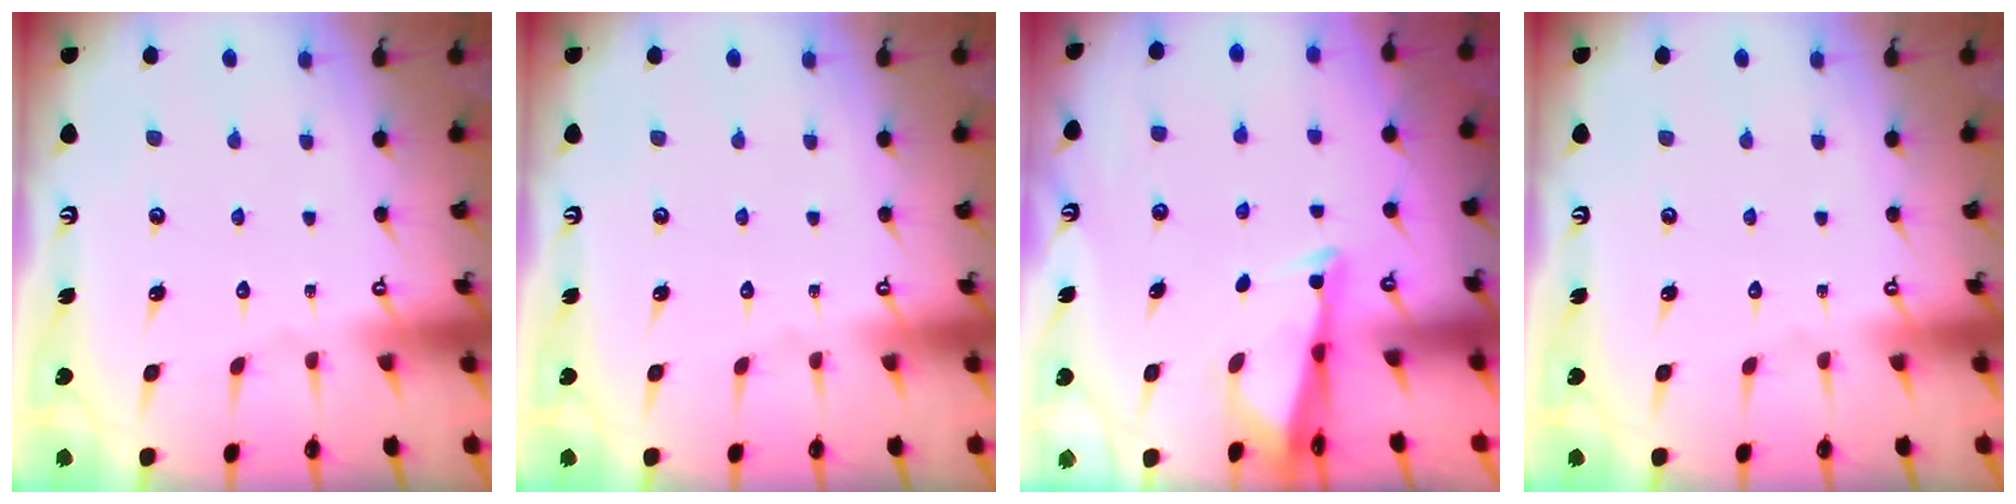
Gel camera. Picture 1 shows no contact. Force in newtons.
{"total": 0.0}
{"total": 2.7, "press": 2.6, "slide": 0.7}
{"total": 0.0}